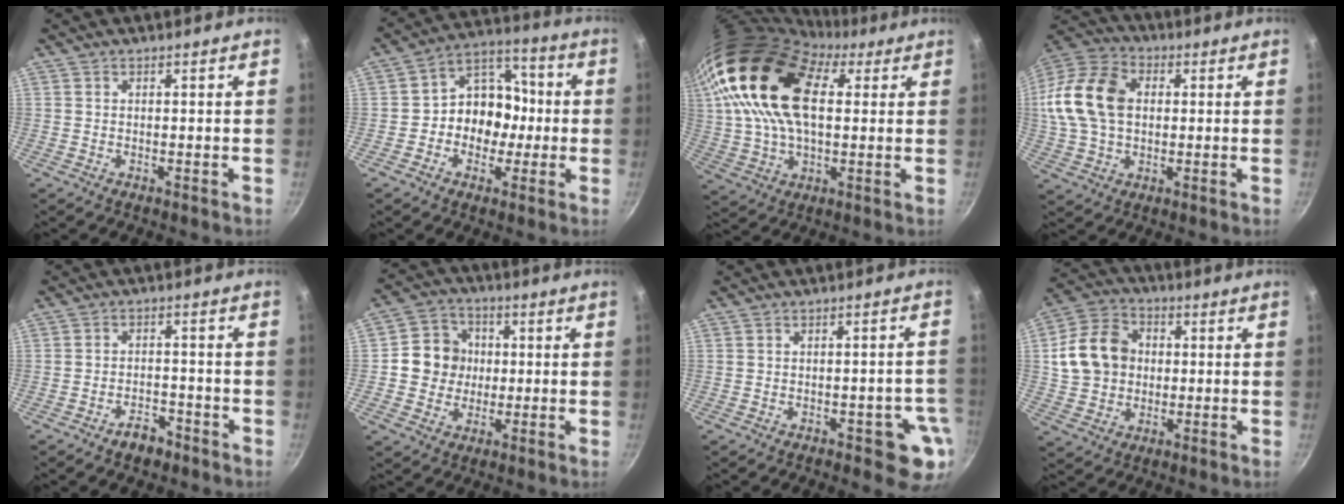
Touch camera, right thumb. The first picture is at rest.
{"total": 11.9, "force": [-1.5, 9.8, 6.5], "torque": [-0.038, 0.042, -0.040]}
{"total": 24.1, "force": [6.4, 14.6, 18.1], "torque": [-0.326, 0.011, 0.106]}
{"total": 17.8, "force": [2.1, 12.6, 12.5], "torque": [-0.234, 0.028, 0.028]}
{"total": 4.4, "force": [-3.1, 2.4, 2.0], "torque": [-0.017, 0.029, -0.045]}
{"total": 9.6, "force": [0.4, 8.9, 3.6], "torque": [-0.023, 0.016, -0.007]}
{"total": 9.4, "force": [-3.9, 3.5, 7.9], "torque": [-0.056, 0.024, -0.043]}
{"total": 13.3, "force": [1.2, 10.8, 7.6], "torque": [-0.115, 0.017, 0.015]}